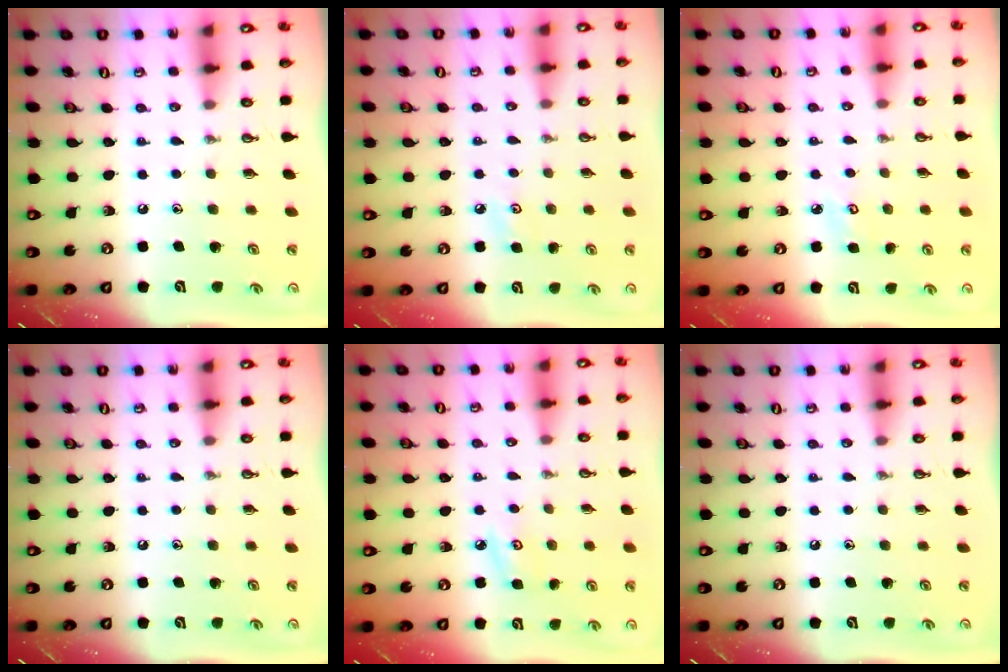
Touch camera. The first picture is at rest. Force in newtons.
{"total": 3.9, "press": 3.8, "slide": 0.6}
{"total": 3.9, "press": 3.9, "slide": 0.4}
{"total": 0.0}
{"total": 4.3, "press": 4.3, "slide": 0.4}
{"total": 0.0}